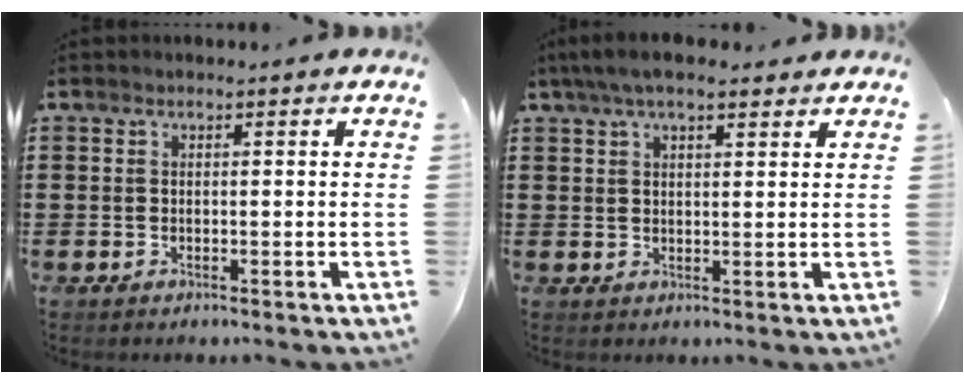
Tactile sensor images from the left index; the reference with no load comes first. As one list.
[{"total": 4.7, "force": [3.5, 1.3, 2.9], "torque": [-0.063, 0.005, 0.063]}]